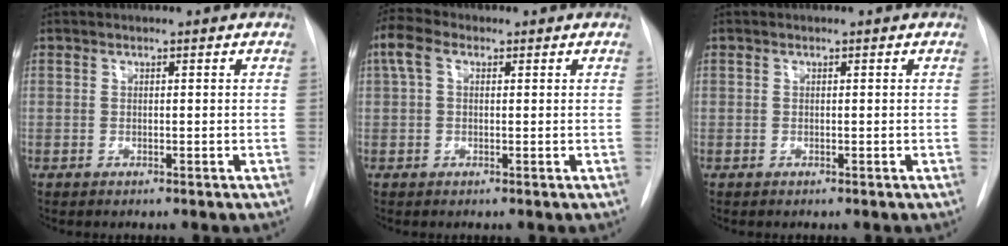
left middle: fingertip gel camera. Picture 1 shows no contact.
{"total": 4.1, "force": [1.5, 2.3, 3.0], "torque": [-0.078, 0.028, 0.029]}
{"total": 0.0}